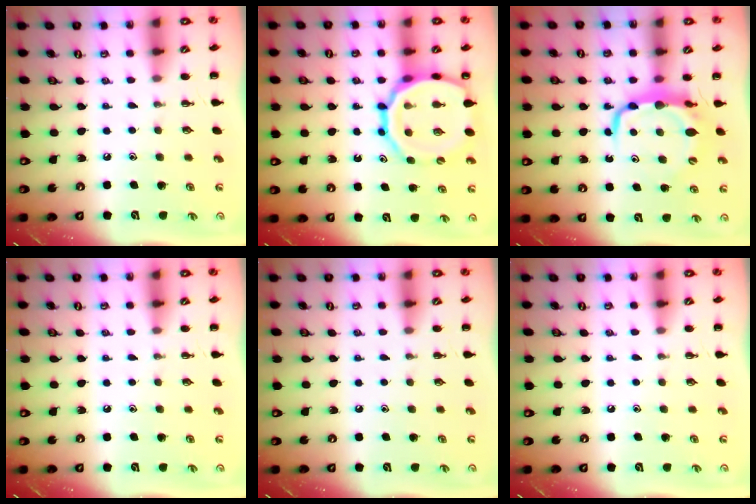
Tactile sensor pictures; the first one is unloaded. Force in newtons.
{"total": 19.0, "press": 18.7, "slide": 3.5}
{"total": 7.8, "press": 7.7, "slide": 1.3}
{"total": 0.0}
{"total": 0.0}
{"total": 0.0}